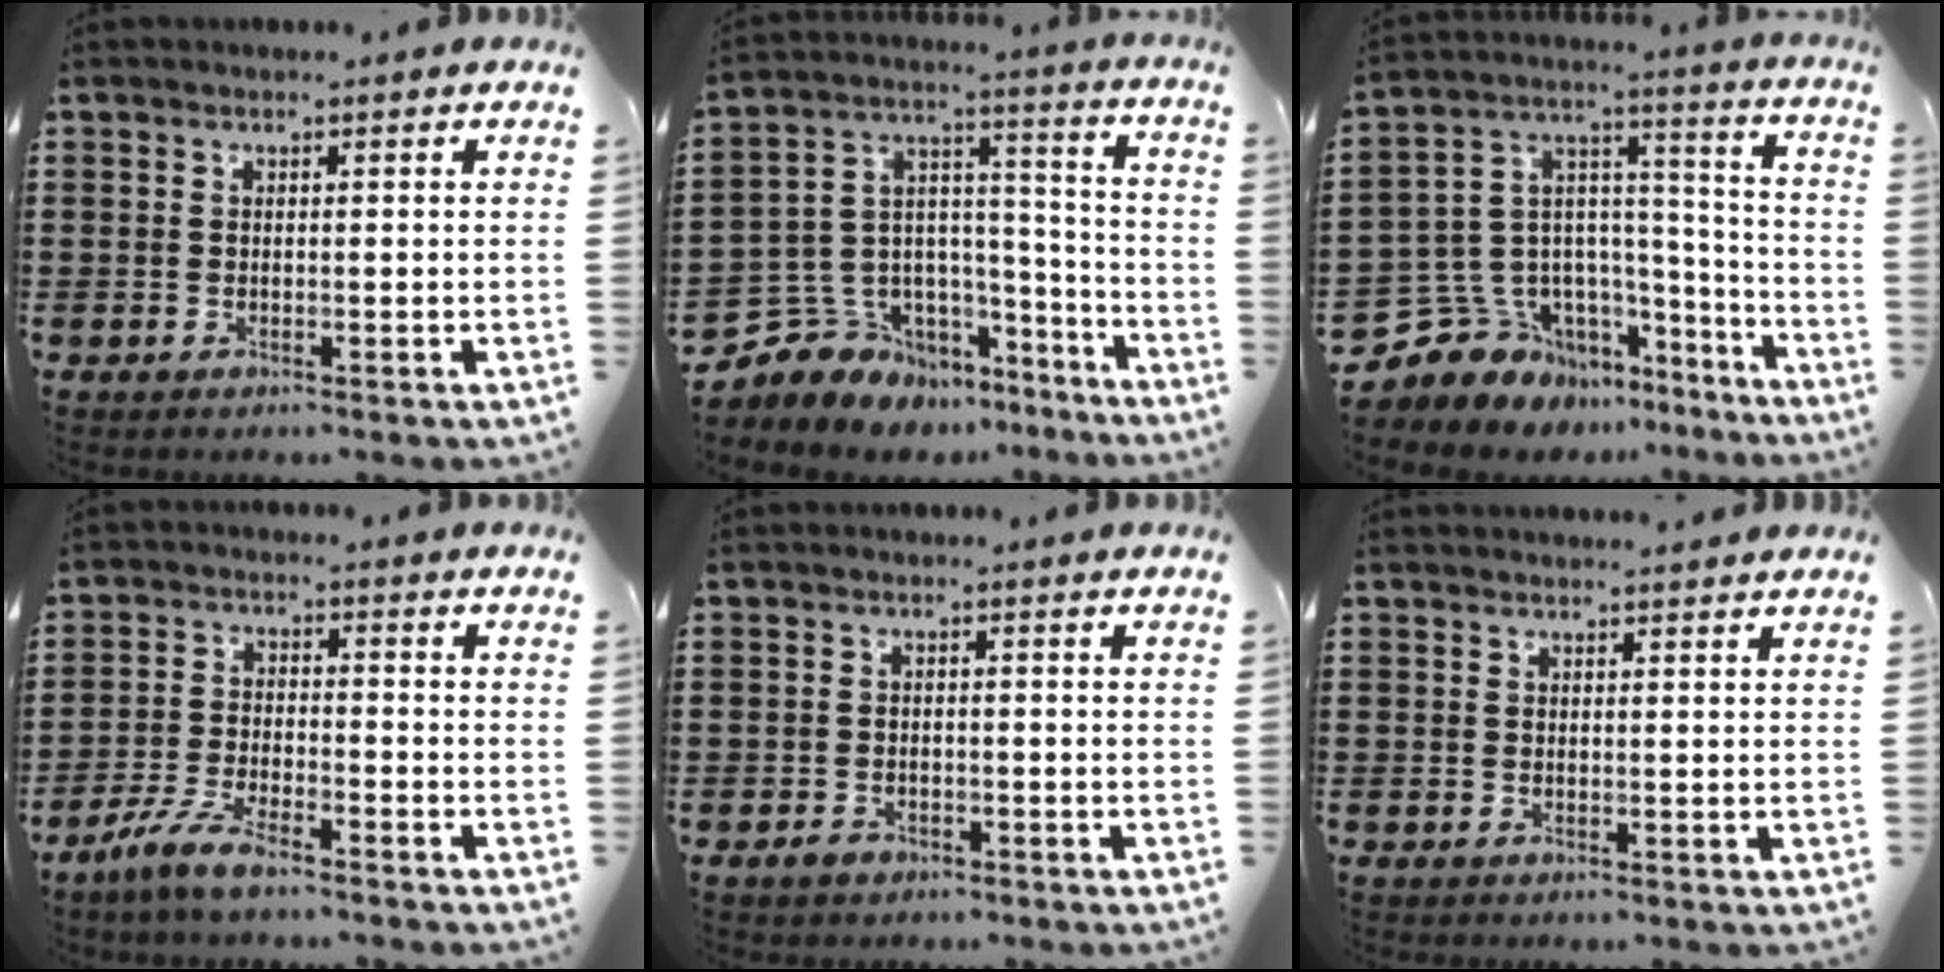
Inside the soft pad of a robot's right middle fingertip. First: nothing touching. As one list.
[{"total": 6.7, "force": [-4.4, 5.0, -0.8], "torque": [-0.021, -0.010, -0.082]}, {"total": 8.9, "force": [-6.5, 6.0, 0.2], "torque": [-0.043, -0.009, -0.123]}, {"total": 5.3, "force": [-4.2, 0.8, 3.1], "torque": [-0.084, -0.009, -0.087]}, {"total": 1.3, "force": [-0.9, 0.7, 0.5], "torque": [-0.012, 0.000, -0.021]}, {"total": 1.1, "force": [1.0, -0.2, 0.2], "torque": [-0.004, -0.003, 0.020]}]